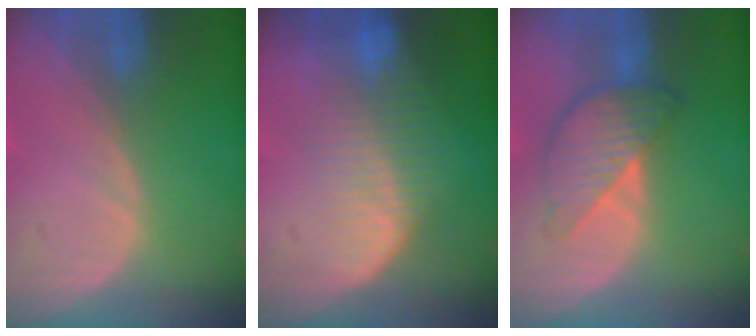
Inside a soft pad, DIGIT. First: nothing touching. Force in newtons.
{"total": 8.0, "press": 7.0, "slide": 3.8}
{"total": 6.0, "press": 6.0, "slide": 0.4}